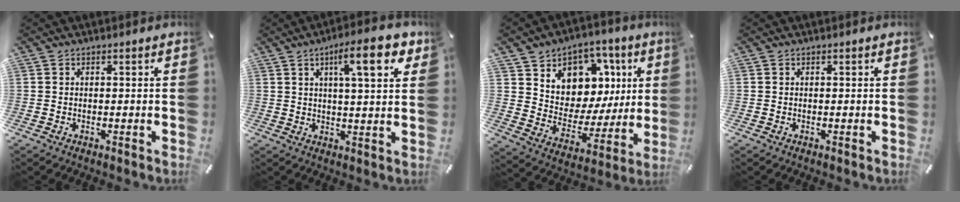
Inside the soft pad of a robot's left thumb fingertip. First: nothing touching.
{"total": 12.7, "force": [5.8, 3.3, 10.8], "torque": [-0.158, -0.016, 0.087]}
{"total": 9.7, "force": [4.5, 8.3, 2.2], "torque": [-0.031, -0.065, 0.084]}
{"total": 0.0}